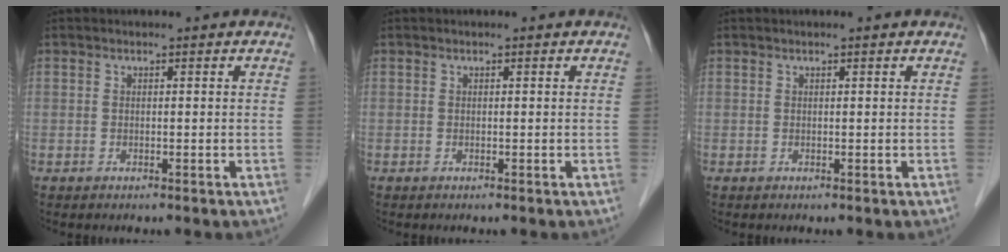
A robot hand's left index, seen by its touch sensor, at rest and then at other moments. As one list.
[{"total": 0.0}, {"total": 0.0}]